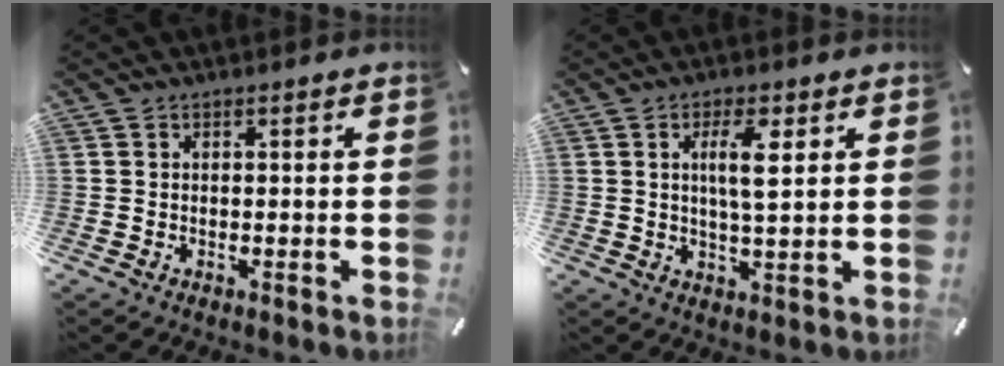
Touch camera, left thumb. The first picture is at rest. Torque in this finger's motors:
{"motor_torque": [0.37, -0.04, 0.29, 0.22, 0.19]}